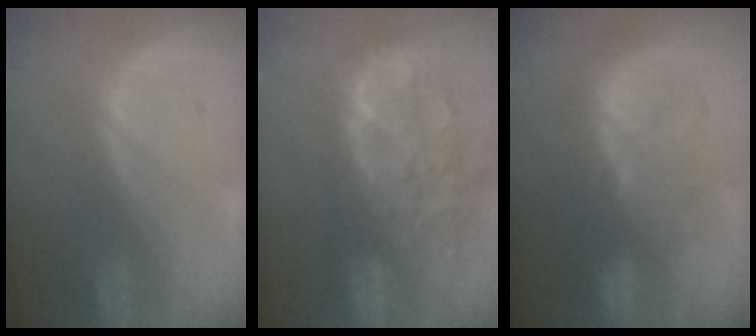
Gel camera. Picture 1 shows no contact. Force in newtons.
{"total": 15.0, "press": 12.2, "slide": 8.7}
{"total": 9.3, "press": 9.0, "slide": 2.4}